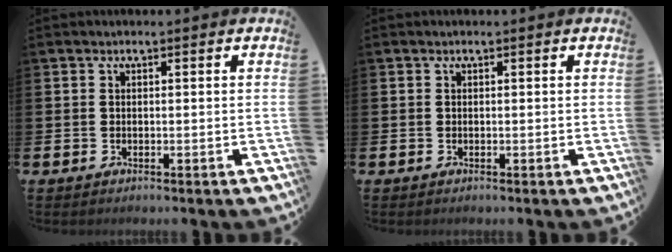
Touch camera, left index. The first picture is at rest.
{"total": 0.0}